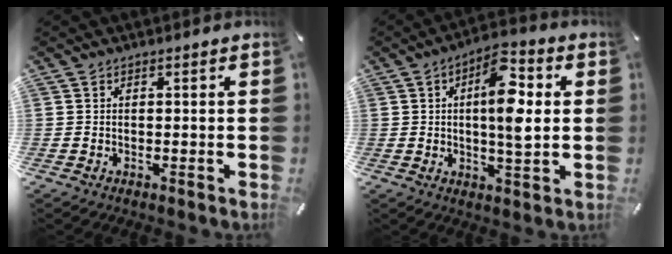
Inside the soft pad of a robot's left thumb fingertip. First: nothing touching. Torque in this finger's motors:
{"motor_torque": [0.75, 1.23, 0.92, -0.76, 0.19]}